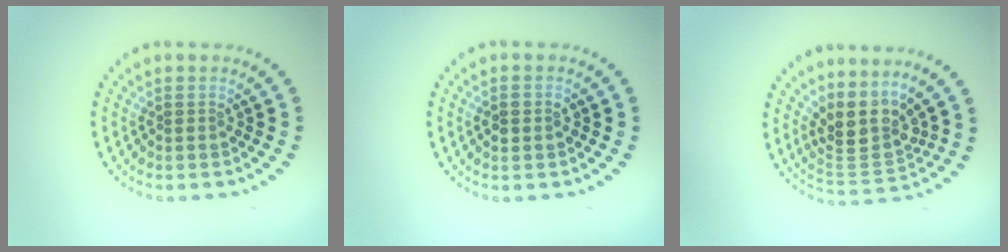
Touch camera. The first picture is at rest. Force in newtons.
{"total": 1.4, "press": 1.4, "slide": 0.1}
{"total": 3.8, "press": 2.8, "slide": 2.5}